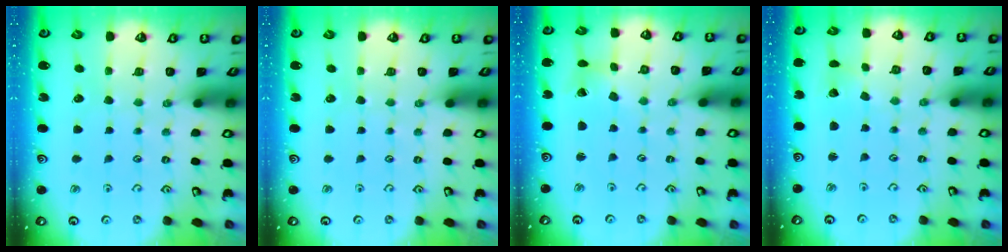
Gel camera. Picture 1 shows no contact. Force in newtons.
{"total": 0.0}
{"total": 2.7, "press": 2.7, "slide": 0.4}
{"total": 2.0, "press": 2.0, "slide": 0.2}